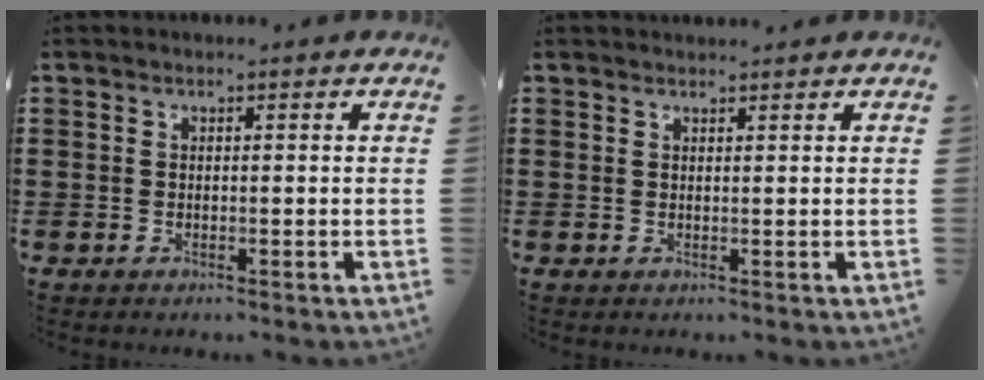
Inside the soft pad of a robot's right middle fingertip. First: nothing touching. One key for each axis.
{"total": 0.9, "fx": 0.9, "fy": 0.1, "fz": 0.0, "tx": 0.006, "ty": -0.004, "tz": 0.016}